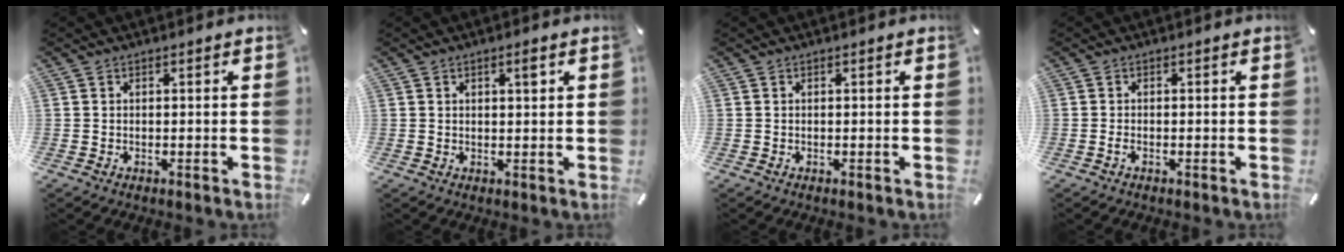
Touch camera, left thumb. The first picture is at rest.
{"total": 2.3, "force": [1.0, 0.8, 1.9], "torque": [-0.032, 0.001, 0.013]}
{"total": 0.0}
{"total": 1.1, "force": [-0.6, 0.3, 0.9], "torque": [-0.019, 0.000, -0.011]}